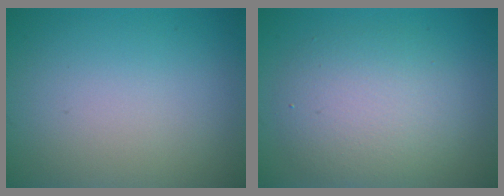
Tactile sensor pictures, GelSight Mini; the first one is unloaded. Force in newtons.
{"total": 5.1, "press": 5.1, "slide": 0.3}